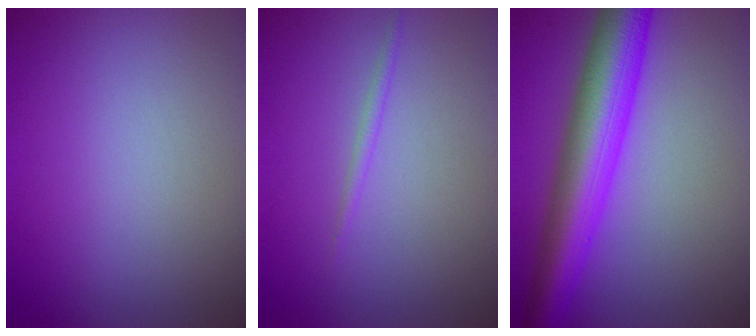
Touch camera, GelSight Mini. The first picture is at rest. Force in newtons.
{"total": 0.8, "press": 0.8, "slide": 0.1}
{"total": 8.8, "press": 8.8, "slide": 0.2}